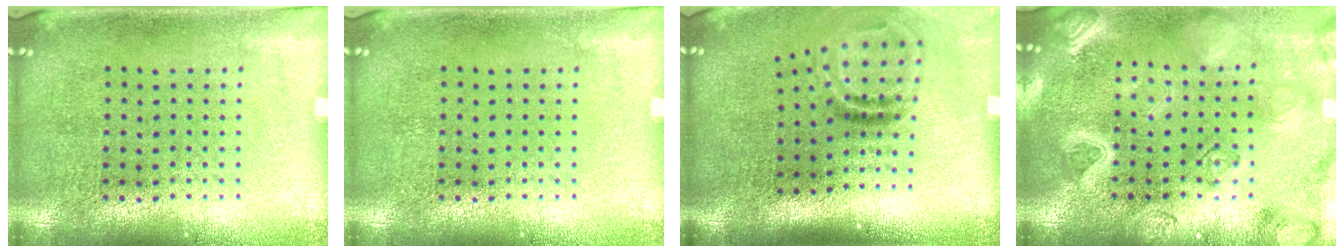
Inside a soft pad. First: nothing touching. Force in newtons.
{"total": 0.0}
{"total": 1.9, "press": 1.1, "slide": 1.5}
{"total": 3.4, "press": 3.1, "slide": 1.3}